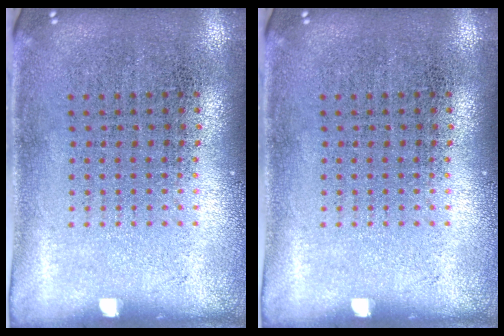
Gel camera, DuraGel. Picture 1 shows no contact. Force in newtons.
{"total": 0.0}